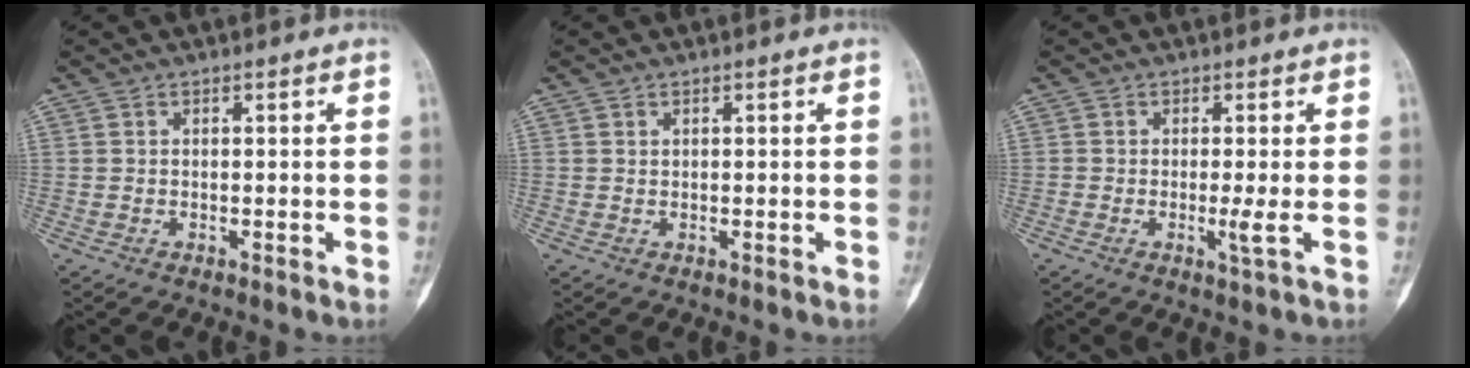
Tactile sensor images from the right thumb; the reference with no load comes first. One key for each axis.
{"total": 0.0}
{"total": 2.1, "fx": -0.3, "fy": -0.3, "fz": 2.1, "tx": -0.047, "ty": -0.008, "tz": -0.011}